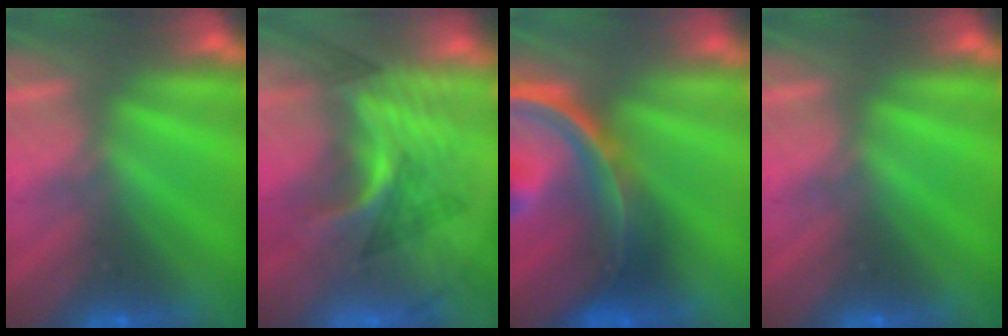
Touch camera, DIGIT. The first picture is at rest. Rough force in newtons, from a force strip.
{"total": 3.0}
{"total": 9.6}
{"total": 0.0}